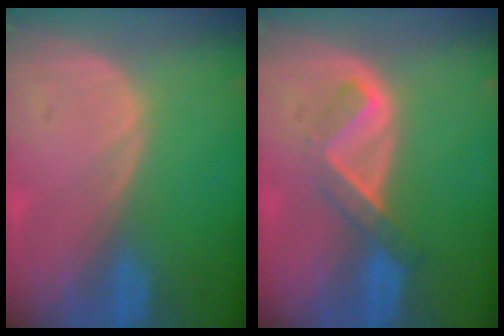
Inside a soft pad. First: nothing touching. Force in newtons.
{"total": 5.2, "press": 4.4, "slide": 2.8}